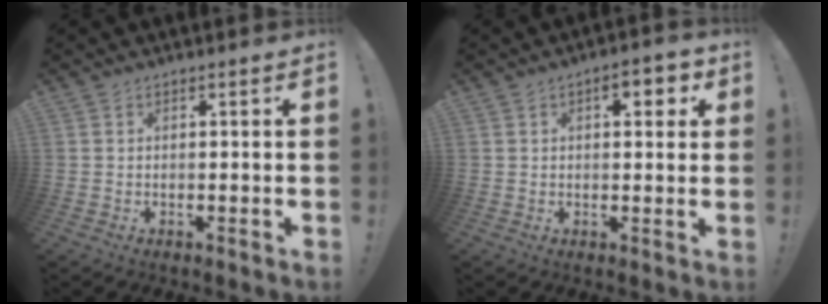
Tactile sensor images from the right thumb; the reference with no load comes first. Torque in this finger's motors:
{"motor_torque": [0.11, 1.04, 0.50, 0.17, -0.01]}